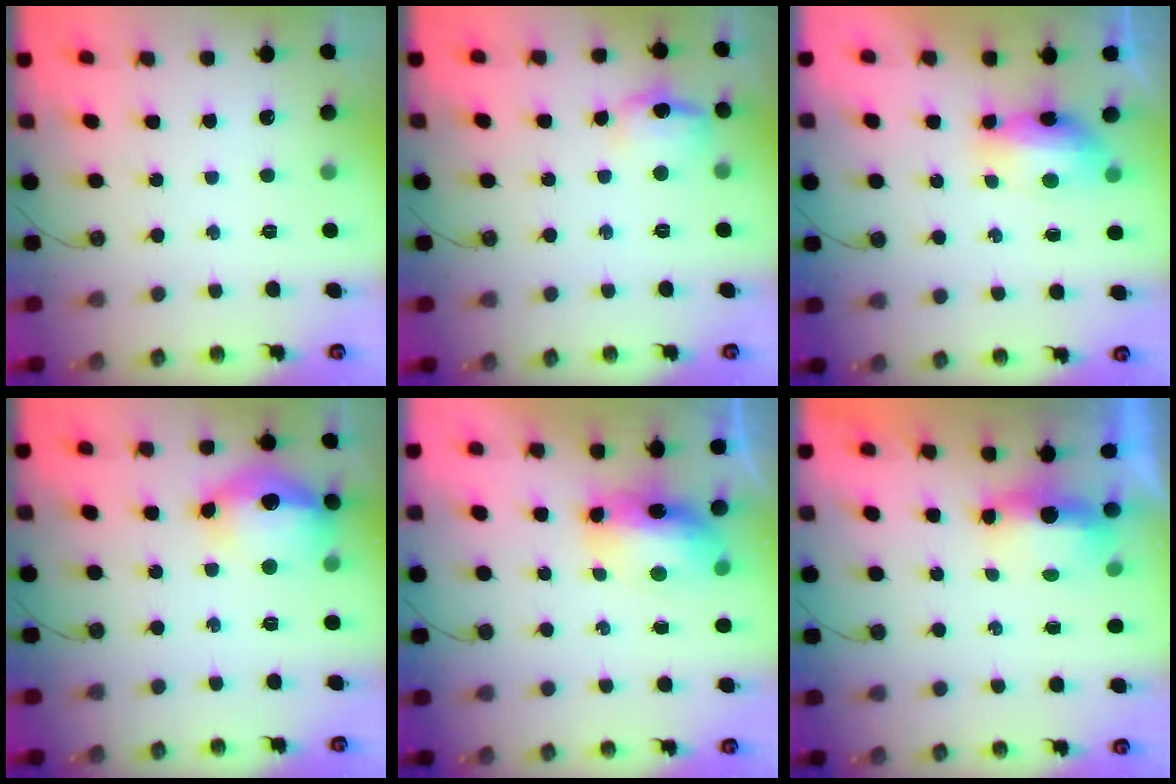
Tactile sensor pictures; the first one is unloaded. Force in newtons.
{"total": 10.1, "press": 10.0, "slide": 0.8}
{"total": 7.6, "press": 7.4, "slide": 1.3}
{"total": 16.7, "press": 16.3, "slide": 3.5}
{"total": 8.9, "press": 8.8, "slide": 1.4}
{"total": 14.2, "press": 7.1, "slide": 12.4}